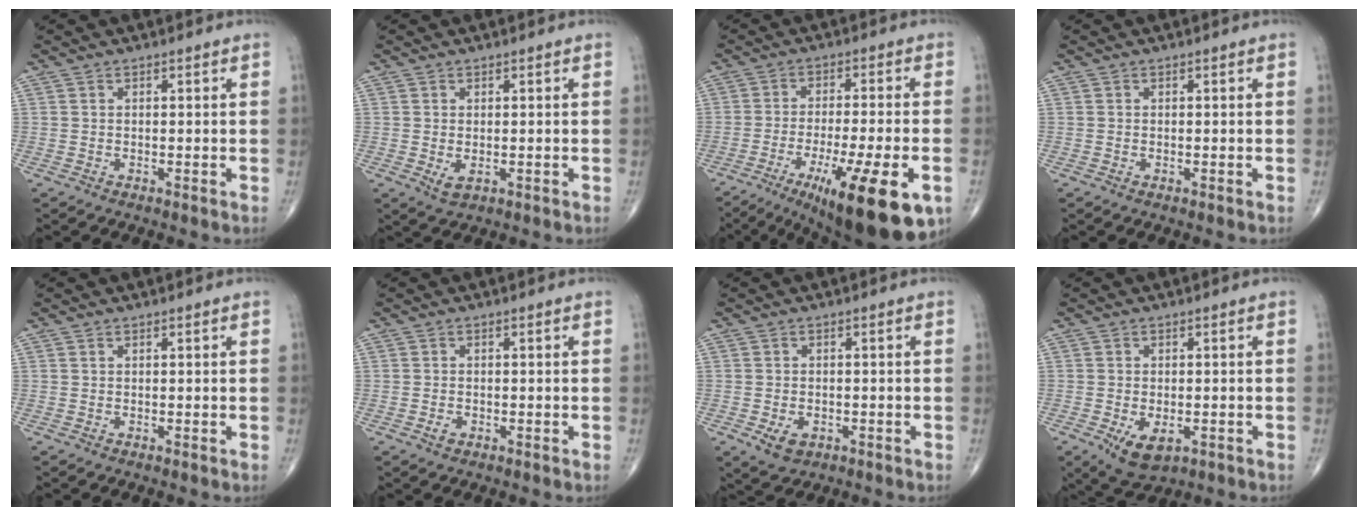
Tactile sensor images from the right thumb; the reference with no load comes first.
{"total": 2.4, "force": [-0.4, 1.4, 1.9], "torque": [-0.032, -0.005, 0.001]}
{"total": 19.1, "force": [-8.9, 4.4, 16.3], "torque": [-0.215, 0.003, -0.130]}
{"total": 0.0}
{"total": 0.0}
{"total": 1.4, "force": [-0.6, 1.0, 0.8], "torque": [-0.015, 0.004, -0.008]}
{"total": 4.1, "force": [-1.5, 2.8, 2.6], "torque": [-0.039, 0.001, -0.016]}
{"total": 6.3, "force": [-2.2, 3.5, 4.7], "torque": [-0.074, -0.004, -0.024]}